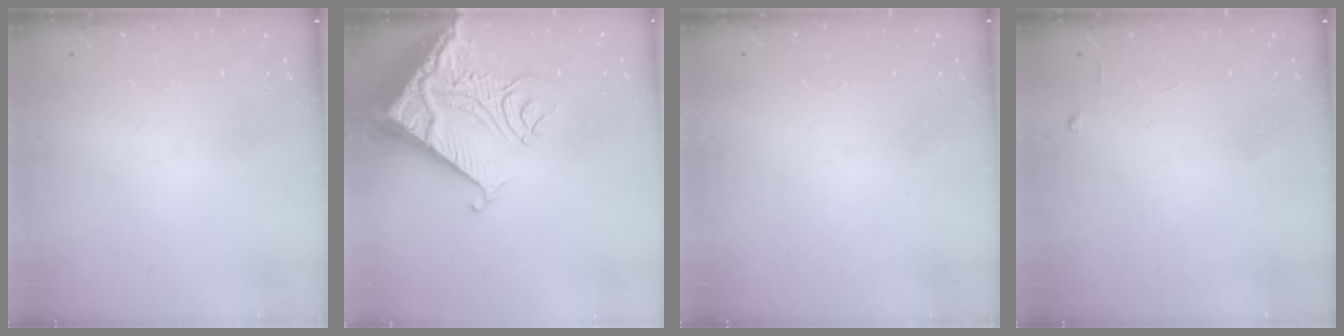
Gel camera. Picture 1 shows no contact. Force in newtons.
{"total": 19.5, "press": 19.4, "slide": 2.7}
{"total": 1.5, "press": 1.5, "slide": 0.1}
{"total": 3.7, "press": 3.6, "slide": 0.4}